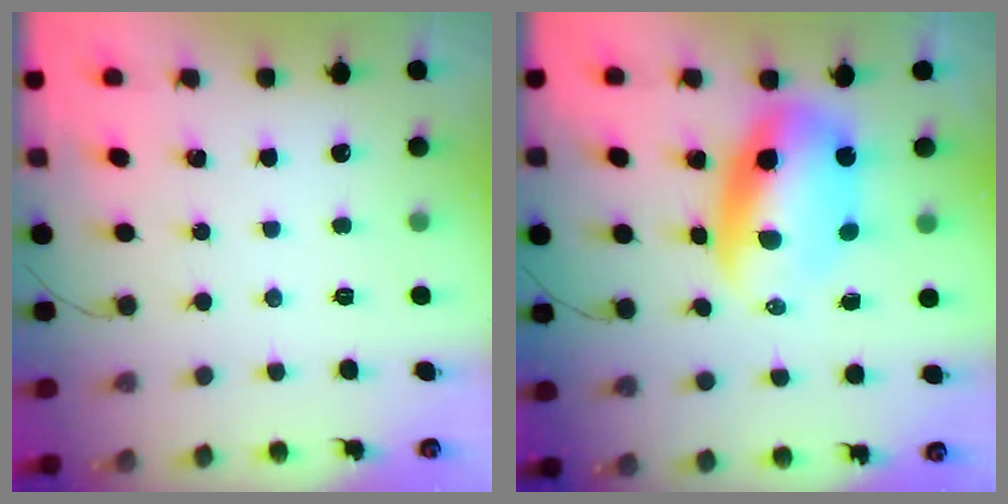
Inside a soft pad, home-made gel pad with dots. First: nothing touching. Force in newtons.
{"total": 10.5, "press": 10.2, "slide": 2.4}